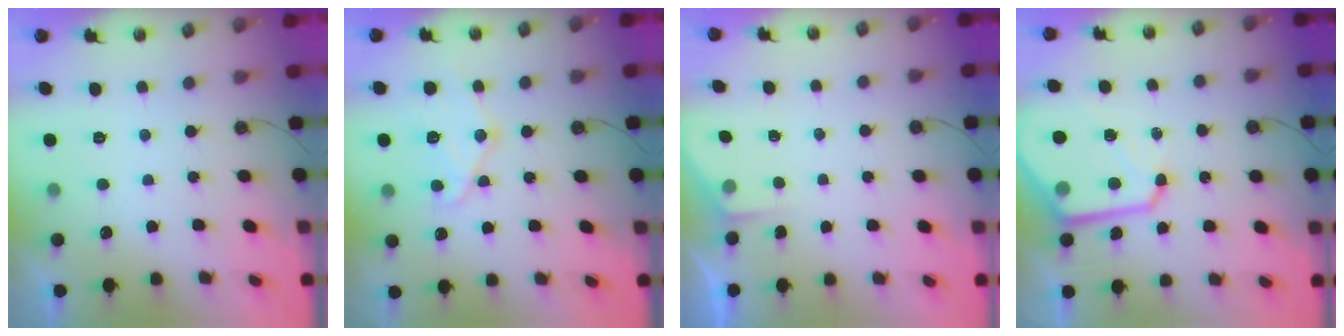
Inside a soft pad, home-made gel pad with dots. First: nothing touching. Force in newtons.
{"total": 12.0, "press": 11.9, "slide": 1.3}
{"total": 1.8, "press": 1.7, "slide": 0.3}
{"total": 13.9, "press": 13.9, "slide": 1.4}